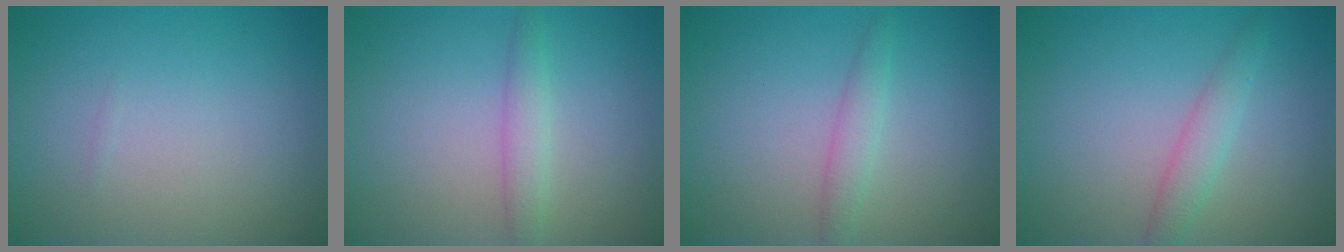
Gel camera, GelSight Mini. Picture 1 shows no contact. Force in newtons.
{"total": 1.9, "press": 1.9, "slide": 0.1}
{"total": 1.7, "press": 1.7, "slide": 0.0}
{"total": 2.1, "press": 2.1, "slide": 0.1}